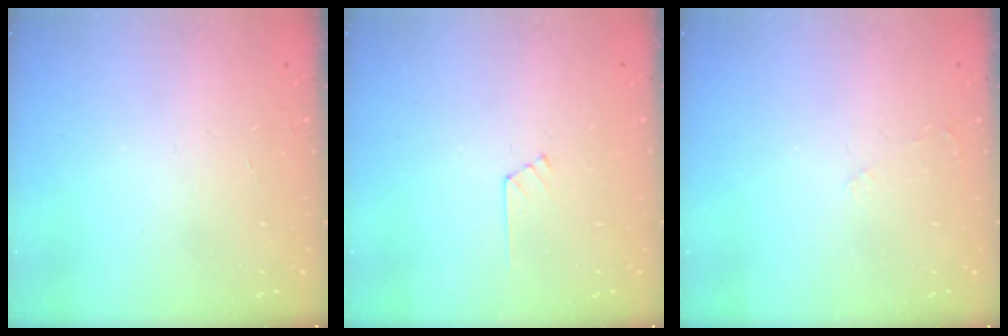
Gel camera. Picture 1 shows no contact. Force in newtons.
{"total": 3.8, "press": 3.8, "slide": 0.3}
{"total": 2.5, "press": 2.5, "slide": 0.4}